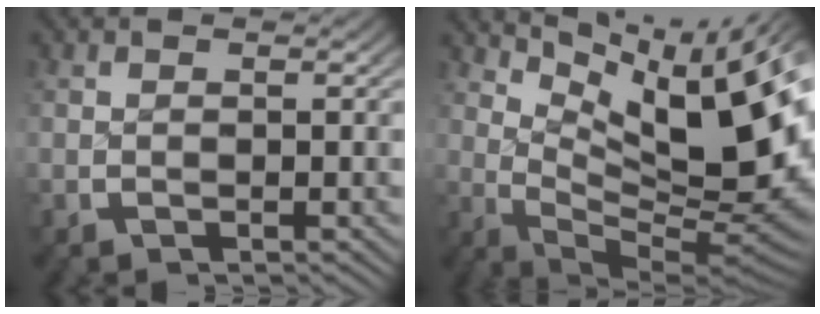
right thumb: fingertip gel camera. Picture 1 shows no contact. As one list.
[{"total": 16.9, "force": [0.7, 9.7, 13.8], "torque": [-0.210, -0.042, 0.025]}]